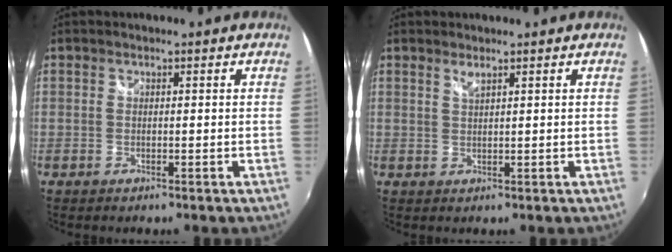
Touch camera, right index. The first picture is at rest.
{"total": 1.2, "force": [0.9, 0.0, 0.8], "torque": [-0.013, 0.001, 0.016]}